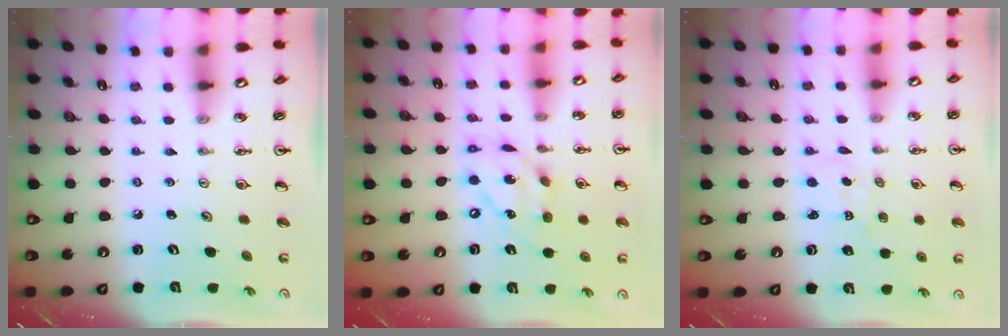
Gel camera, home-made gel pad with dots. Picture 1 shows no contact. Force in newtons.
{"total": 13.7, "press": 13.6, "slide": 1.3}
{"total": 1.8, "press": 1.7, "slide": 0.3}